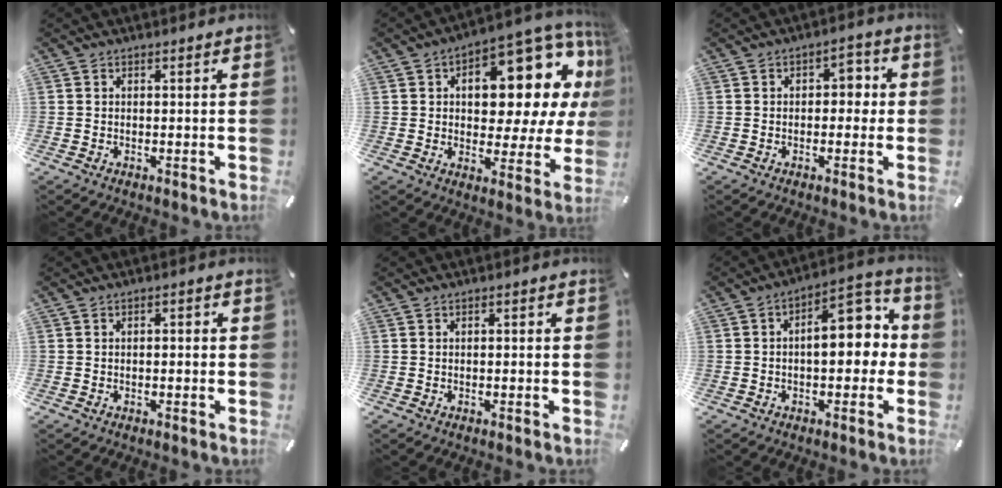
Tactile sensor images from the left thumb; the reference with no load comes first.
{"total": 16.4, "force": [6.4, 8.6, 12.3], "torque": [-0.137, -0.071, 0.093]}
{"total": 3.9, "force": [-0.4, 2.8, 2.7], "torque": [-0.023, 0.003, -0.020]}
{"total": 1.1, "force": [-0.4, 0.7, 0.8], "torque": [-0.014, 0.004, -0.009]}
{"total": 0.5, "force": [-0.2, 0.3, 0.4], "torque": [-0.006, -0.001, -0.004]}
{"total": 12.7, "force": [1.3, 7.0, 10.6], "torque": [-0.129, -0.015, 0.017]}